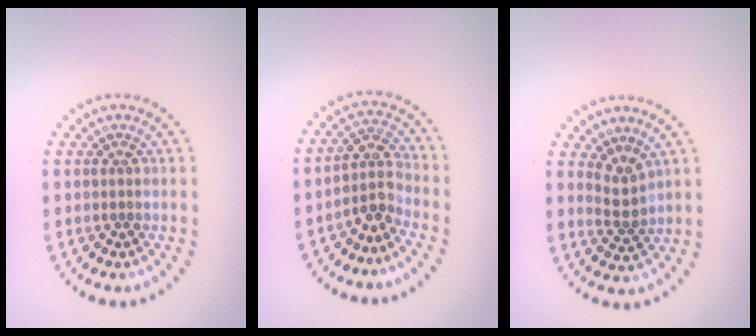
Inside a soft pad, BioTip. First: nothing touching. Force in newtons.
{"total": 2.7, "press": 2.0, "slide": 1.8}
{"total": 2.1, "press": 1.6, "slide": 1.4}